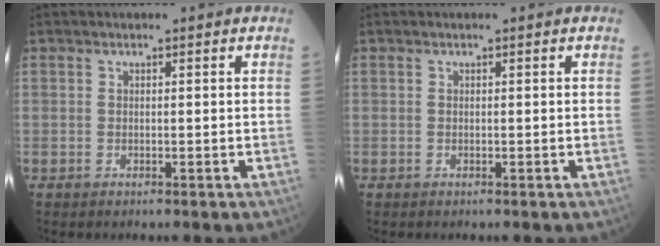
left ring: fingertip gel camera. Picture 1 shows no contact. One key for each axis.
{"total": 0.0}